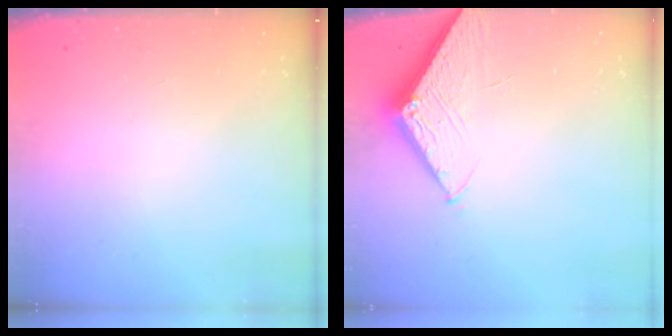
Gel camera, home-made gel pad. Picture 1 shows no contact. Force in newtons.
{"total": 6.1, "press": 6.1, "slide": 0.5}